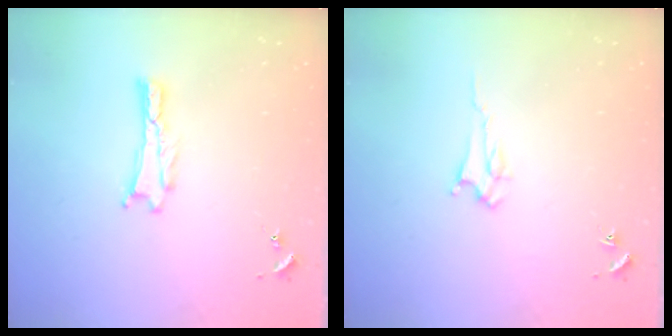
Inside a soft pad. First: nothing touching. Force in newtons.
{"total": 2.8, "press": 2.8, "slide": 0.4}